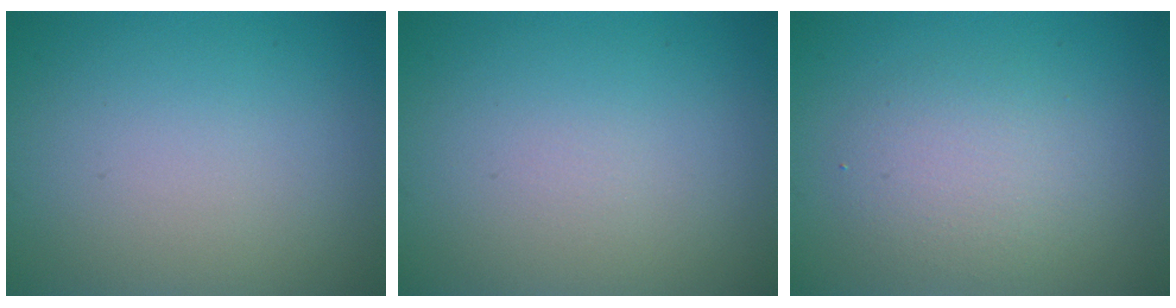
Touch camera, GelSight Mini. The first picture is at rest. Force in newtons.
{"total": 0.0}
{"total": 3.1, "press": 3.1, "slide": 0.1}